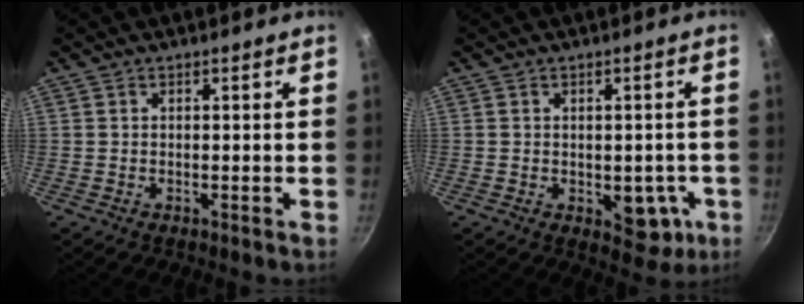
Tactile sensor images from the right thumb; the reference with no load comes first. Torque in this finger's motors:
{"motor_torque": [0.96, 0.56, 0.49, -0.38, 0.11]}